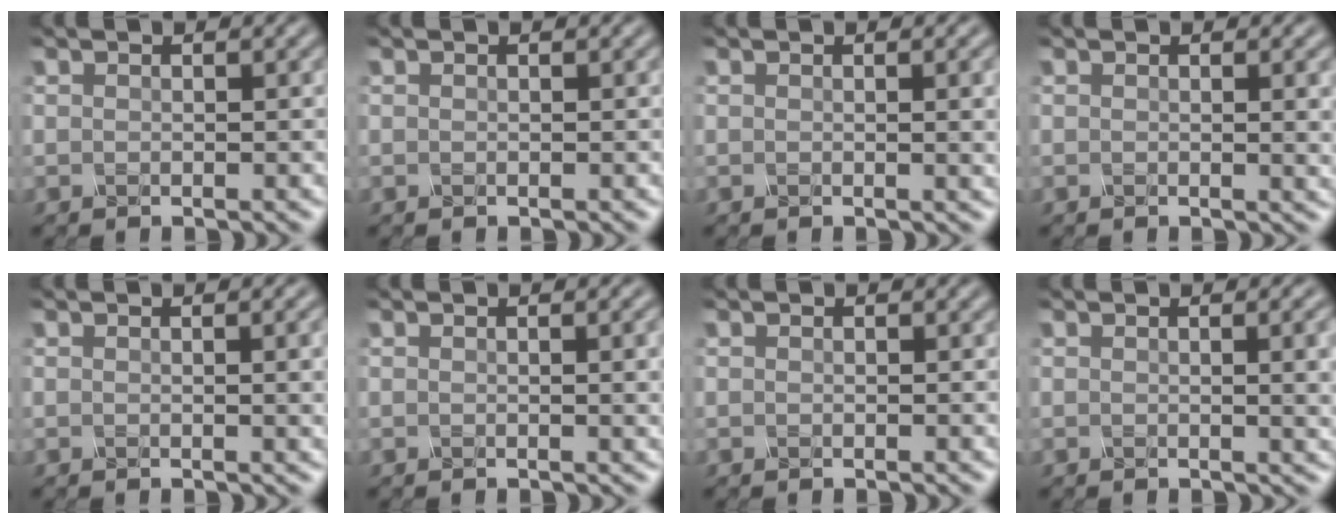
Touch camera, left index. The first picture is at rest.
{"total": 0.0}
{"total": 2.7, "force": [0.3, 0.8, 2.6], "torque": [-0.023, 0.003, 0.000]}
{"total": 2.7, "force": [0.3, 0.9, 2.6], "torque": [-0.021, 0.000, 0.001]}
{"total": 3.0, "force": [0.2, 0.9, 2.8], "torque": [-0.024, 0.005, -0.002]}
{"total": 3.0, "force": [0.2, 0.9, 2.9], "torque": [-0.025, 0.005, -0.002]}
{"total": 0.0}
{"total": 4.8, "force": [0.4, 1.9, 4.4], "torque": [-0.030, 0.007, 0.006]}